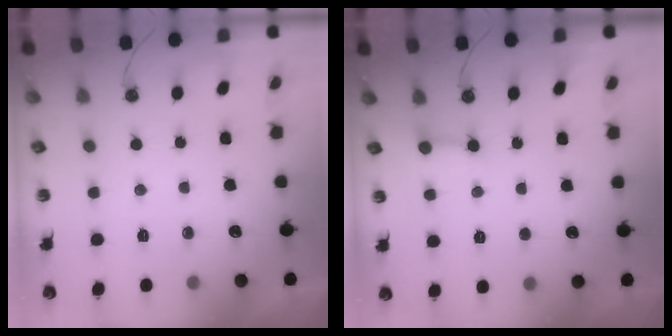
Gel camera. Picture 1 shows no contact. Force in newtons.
{"total": 2.5, "press": 2.5, "slide": 0.4}